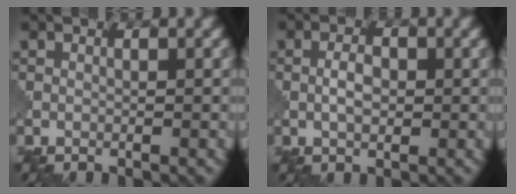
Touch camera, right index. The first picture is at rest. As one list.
[{"total": 1.9, "force": [0.1, 1.0, 1.6], "torque": [-0.031, 0.000, 0.000]}]